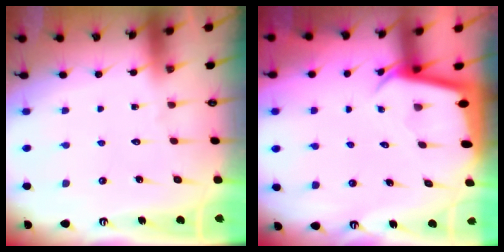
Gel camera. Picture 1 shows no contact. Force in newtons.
{"total": 2.4, "press": 2.4, "slide": 0.2}